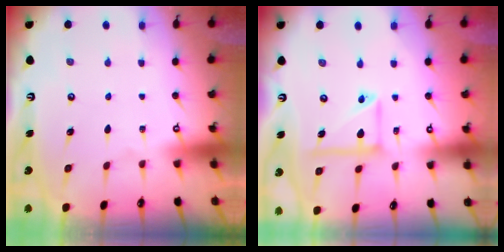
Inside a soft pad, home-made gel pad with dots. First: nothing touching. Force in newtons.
{"total": 10.1, "press": 10.0, "slide": 0.9}